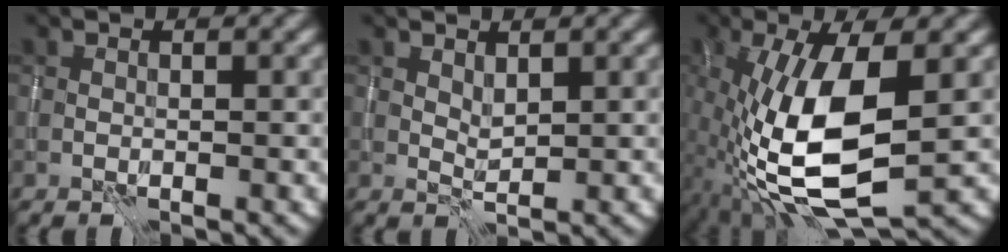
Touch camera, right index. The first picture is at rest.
{"total": 1.2, "force": [0.9, 0.4, 0.6], "torque": [-0.016, -0.003, 0.021]}
{"total": 11.3, "force": [-1.9, 4.3, 10.2], "torque": [-0.216, -0.010, -0.039]}